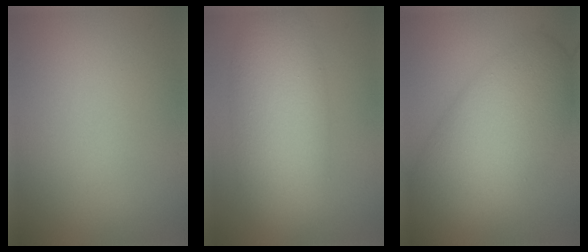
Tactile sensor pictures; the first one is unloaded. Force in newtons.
{"total": 7.6, "press": 7.6, "slide": 0.5}
{"total": 10.0, "press": 10.0, "slide": 0.2}